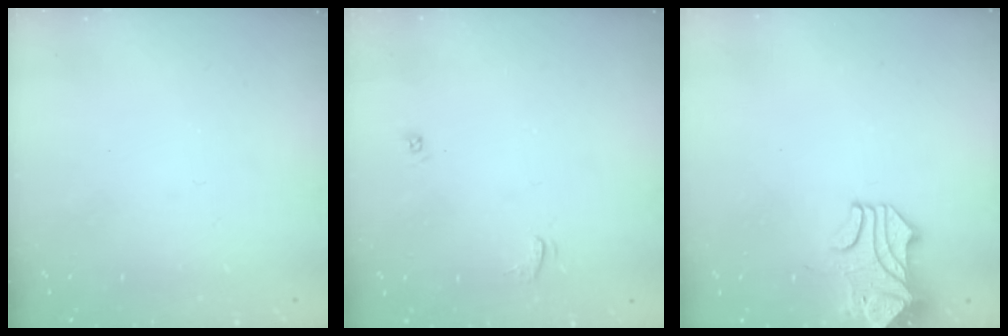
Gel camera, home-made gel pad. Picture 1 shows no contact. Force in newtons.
{"total": 3.3, "press": 3.3, "slide": 0.3}
{"total": 2.5, "press": 2.2, "slide": 1.1}